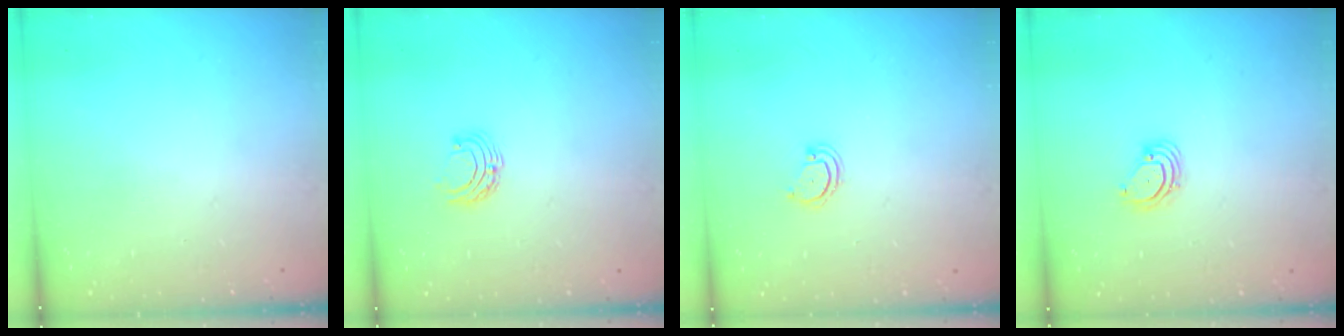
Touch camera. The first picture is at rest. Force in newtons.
{"total": 5.2, "press": 5.2, "slide": 0.5}
{"total": 2.5, "press": 2.5, "slide": 0.2}
{"total": 3.4, "press": 3.4, "slide": 0.3}